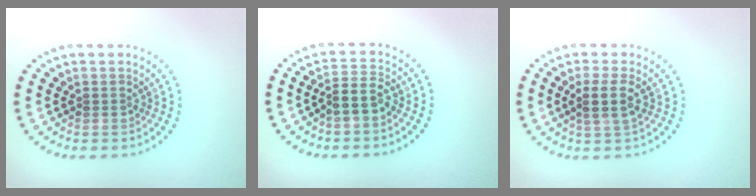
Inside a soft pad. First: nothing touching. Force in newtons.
{"total": 2.5, "press": 2.2, "slide": 1.1}
{"total": 2.5, "press": 2.1, "slide": 1.3}